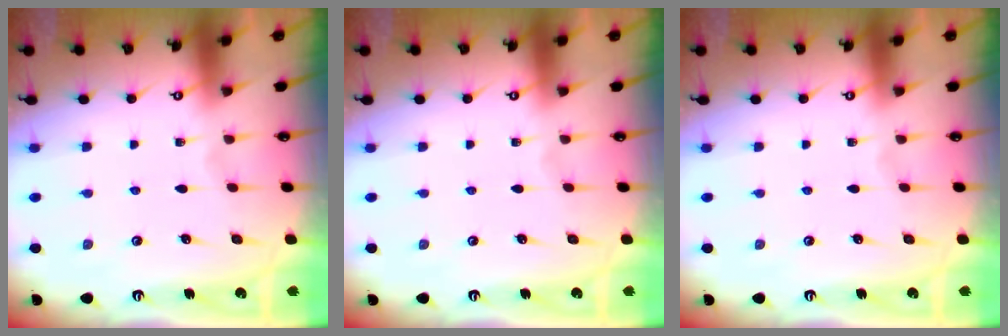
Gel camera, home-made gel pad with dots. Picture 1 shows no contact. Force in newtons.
{"total": 0.0}
{"total": 0.0}